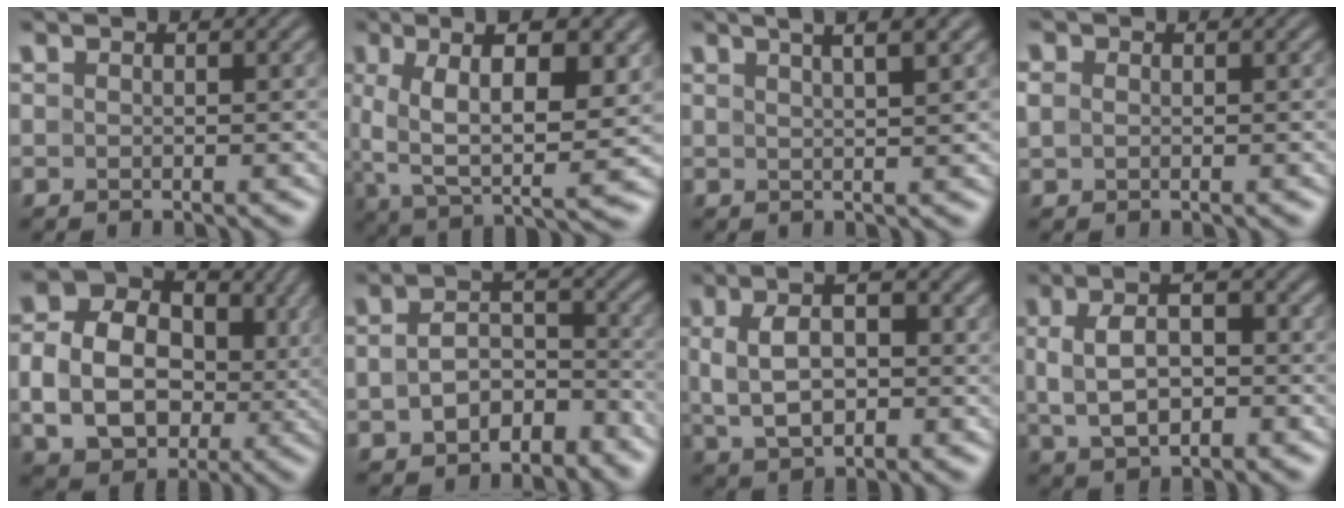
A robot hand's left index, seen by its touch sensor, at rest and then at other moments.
{"total": 11.6, "force": [2.1, 4.7, 10.4], "torque": [-0.190, -0.011, 0.037]}
{"total": 6.5, "force": [3.8, 2.3, 4.7], "torque": [-0.034, 0.037, 0.025]}
{"total": 1.2, "force": [0.2, 1.0, 0.6], "torque": [-0.012, 0.001, 0.005]}
{"total": 11.8, "force": [0.1, 9.3, 7.2], "torque": [-0.137, -0.004, 0.006]}
{"total": 5.2, "force": [-2.2, 3.3, 3.4], "torque": [-0.054, 0.000, -0.043]}
{"total": 6.5, "force": [0.8, 3.5, 5.4], "torque": [-0.090, 0.008, 0.009]}
{"total": 6.0, "force": [0.3, 3.3, 5.0], "torque": [-0.087, 0.008, 0.000]}